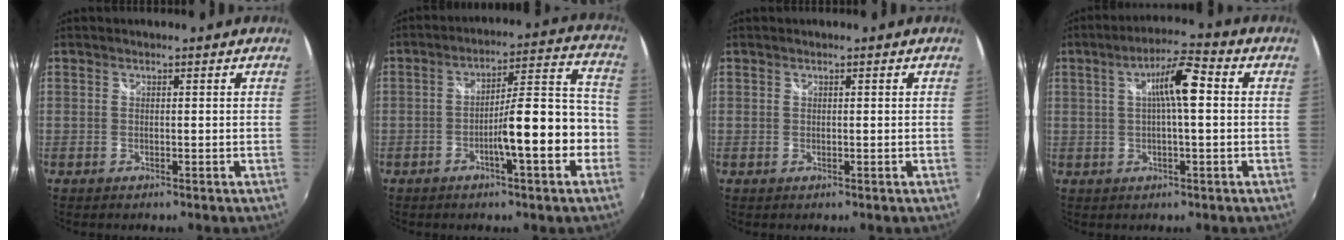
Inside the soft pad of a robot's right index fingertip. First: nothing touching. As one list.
[{"total": 12.2, "force": [-4.3, 1.7, 11.3], "torque": [-0.167, 0.020, -0.062]}, {"total": 0.0}, {"total": 7.7, "force": [1.0, 1.1, 7.5], "torque": [-0.128, 0.014, 0.016]}]